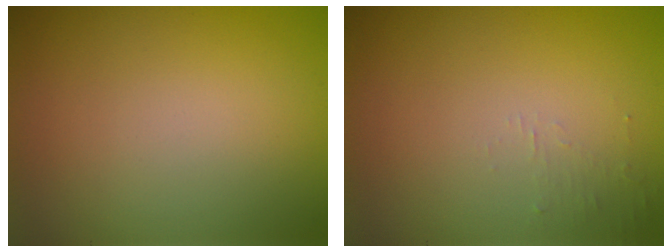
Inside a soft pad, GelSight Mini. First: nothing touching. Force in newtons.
{"total": 0.9, "press": 0.9, "slide": 0.1}